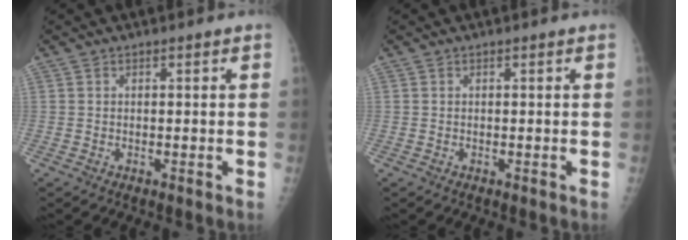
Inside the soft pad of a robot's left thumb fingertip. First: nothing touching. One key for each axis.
{"total": 0.0}